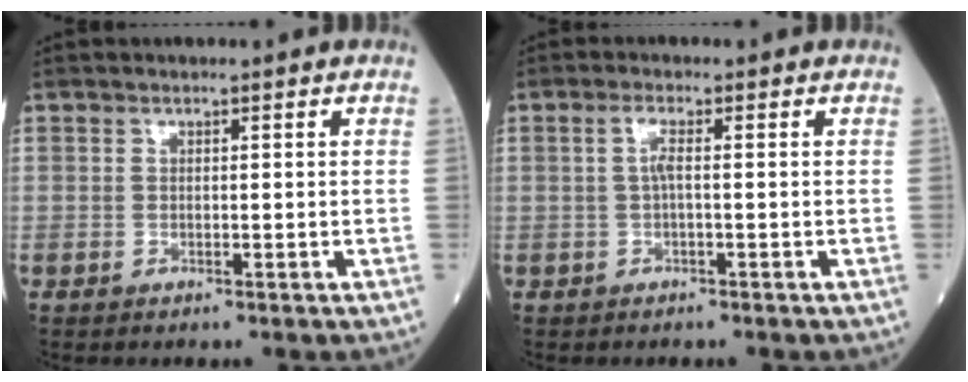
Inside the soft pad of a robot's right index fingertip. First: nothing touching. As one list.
[{"total": 1.8, "force": [0.0, 0.1, 1.8], "torque": [-0.039, 0.003, 0.001]}]